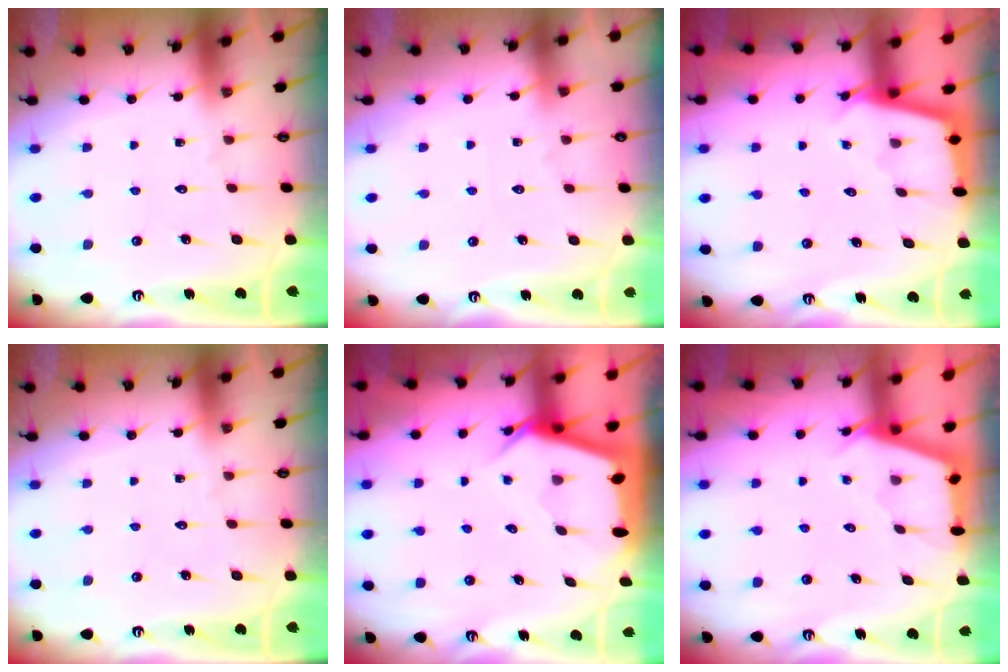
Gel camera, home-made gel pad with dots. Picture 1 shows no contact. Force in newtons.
{"total": 2.2, "press": 2.2, "slide": 0.4}
{"total": 2.5, "press": 2.5, "slide": 0.2}
{"total": 0.0}
{"total": 4.9, "press": 4.9, "slide": 0.4}
{"total": 2.6, "press": 2.6, "slide": 0.3}